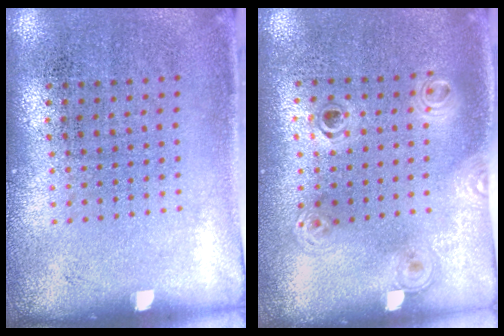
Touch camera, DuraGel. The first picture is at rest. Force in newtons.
{"total": 1.1, "press": 1.0, "slide": 0.4}